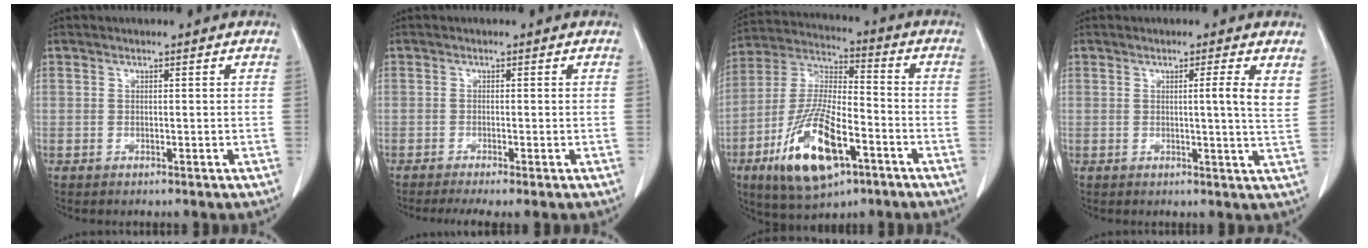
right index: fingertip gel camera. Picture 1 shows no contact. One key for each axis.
{"total": 4.0, "fx": -3.1, "fy": 0.0, "fz": 2.5, "tx": -0.036, "ty": -0.010, "tz": -0.049}
{"total": 17.1, "fx": -7.7, "fy": 5.8, "fz": 14.2, "tx": -0.291, "ty": -0.012, "tz": -0.132}
{"total": 3.9, "fx": 1.5, "fy": -0.6, "fz": 3.6, "tx": -0.048, "ty": -0.008, "tz": 0.017}